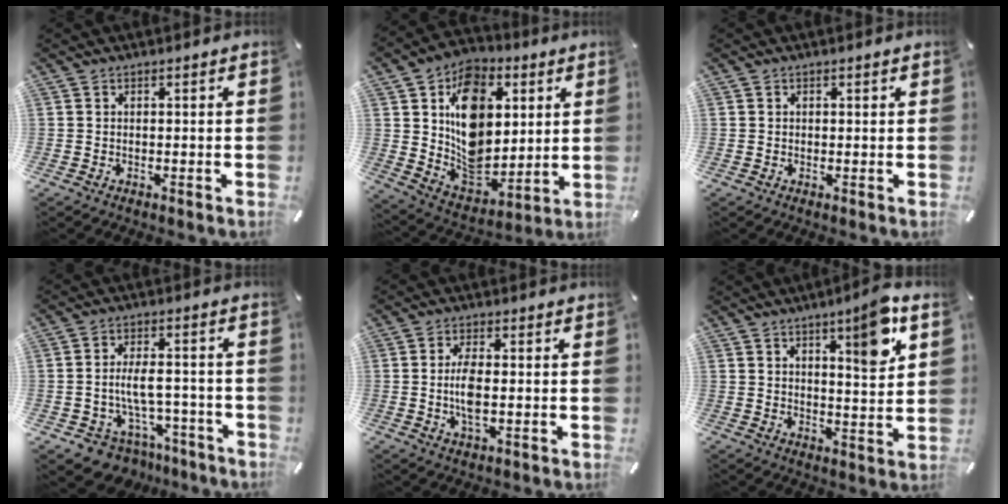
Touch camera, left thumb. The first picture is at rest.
{"total": 15.7, "force": [3.1, 12.8, 8.6], "torque": [-0.130, -0.020, 0.064]}
{"total": 0.8, "force": [0.2, 0.7, 0.2], "torque": [-0.003, 0.006, 0.002]}
{"total": 9.3, "force": [-2.6, 6.9, 5.6], "torque": [-0.110, 0.023, -0.036]}
{"total": 5.9, "force": [-0.3, 2.3, 5.4], "torque": [-0.119, -0.004, -0.011]}
{"total": 10.3, "force": [5.3, 2.7, 8.4], "torque": [-0.107, -0.031, 0.078]}